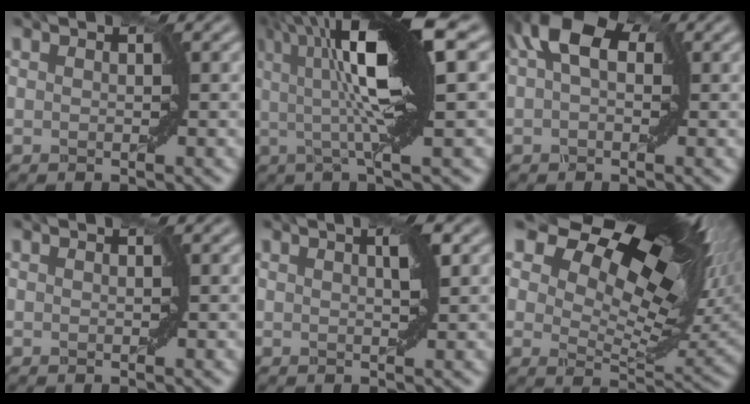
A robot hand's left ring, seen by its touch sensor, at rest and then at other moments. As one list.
[{"total": 11.1, "force": [2.4, 2.2, 10.7], "torque": [-0.166, 0.010, 0.036]}, {"total": 5.9, "force": [1.9, 3.5, 4.3], "torque": [-0.070, 0.015, 0.018]}, {"total": 0.0}, {"total": 1.8, "force": [0.7, 0.2, 1.6], "torque": [-0.020, 0.004, 0.012]}, {"total": 15.8, "force": [8.7, 7.1, 11.1], "torque": [-0.153, 0.031, 0.125]}]